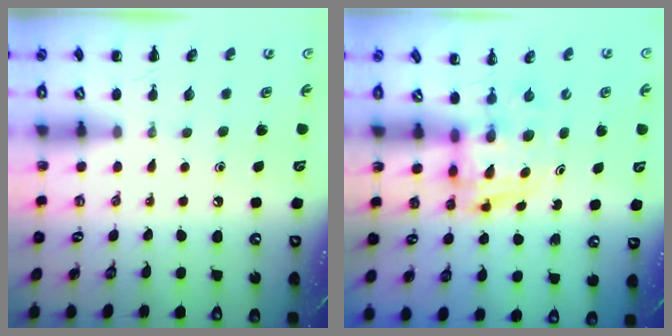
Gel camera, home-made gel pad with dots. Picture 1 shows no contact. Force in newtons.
{"total": 2.6, "press": 2.6, "slide": 0.2}